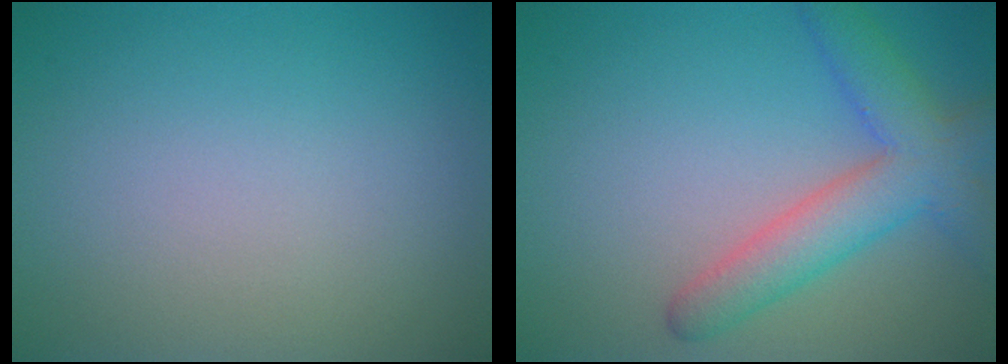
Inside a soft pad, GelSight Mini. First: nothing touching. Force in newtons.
{"total": 5.4, "press": 5.4, "slide": 0.2}